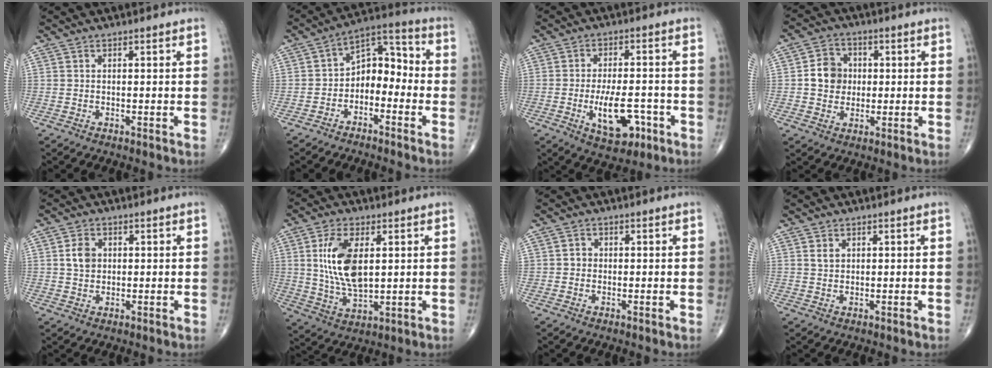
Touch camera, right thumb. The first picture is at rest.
{"total": 9.0, "force": [-2.6, 6.0, 6.1], "torque": [-0.062, 0.053, -0.059]}
{"total": 9.9, "force": [-3.4, 4.9, 8.0], "torque": [-0.118, 0.013, -0.044]}
{"total": 7.0, "force": [0.4, 6.1, 3.4], "torque": [-0.032, 0.007, -0.001]}
{"total": 4.1, "force": [0.8, 3.1, 2.5], "torque": [-0.039, -0.001, 0.013]}
{"total": 12.4, "force": [2.5, 6.3, 10.4], "torque": [-0.198, -0.016, 0.054]}
{"total": 1.9, "force": [0.0, 1.9, 0.6], "torque": [0.002, 0.005, -0.002]}
{"total": 1.8, "force": [0.8, 1.3, 1.0], "torque": [-0.016, -0.002, 0.018]}